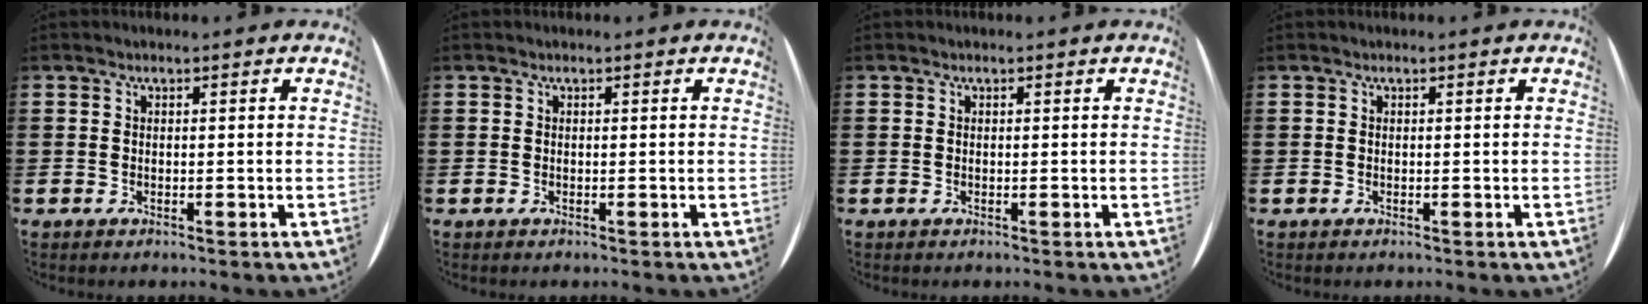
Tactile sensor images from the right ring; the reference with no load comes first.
{"total": 0.0}
{"total": 0.0}
{"total": 0.0}